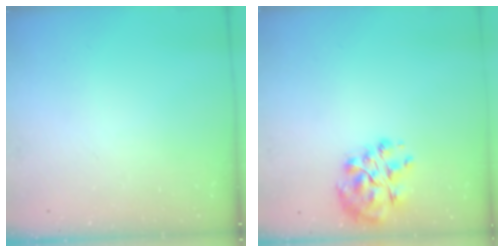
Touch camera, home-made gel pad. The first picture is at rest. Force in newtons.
{"total": 10.9, "press": 10.7, "slide": 2.1}